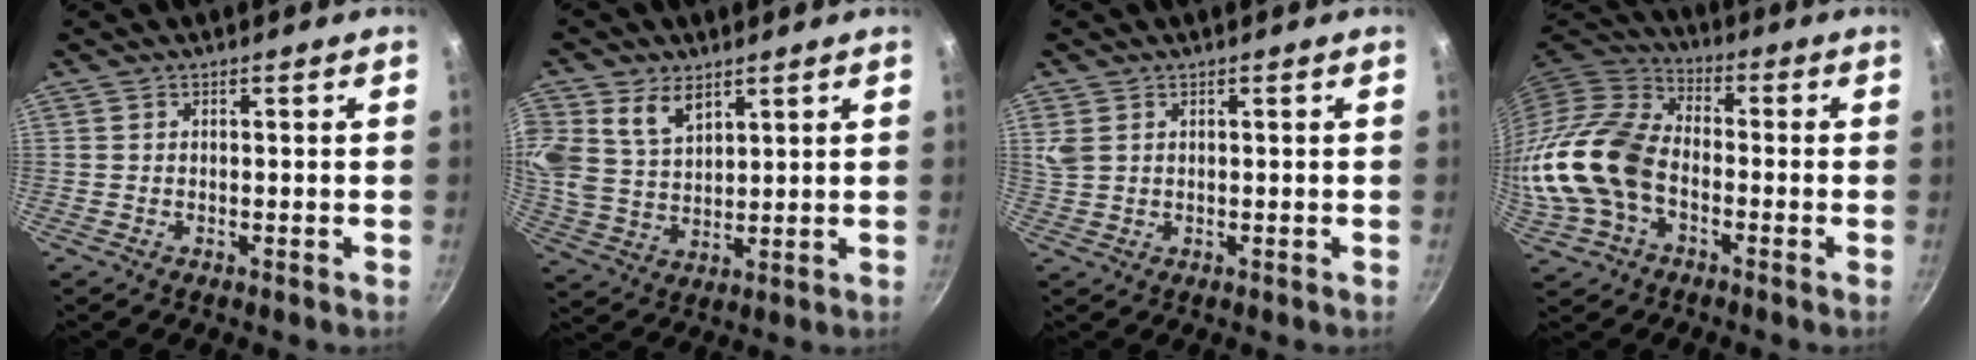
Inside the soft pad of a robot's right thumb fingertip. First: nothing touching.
{"total": 10.4, "force": [5.3, 6.8, 5.8], "torque": [-0.111, -0.021, 0.110]}
{"total": 2.6, "force": [1.1, 1.7, 1.5], "torque": [-0.029, 0.002, 0.027]}
{"total": 17.3, "force": [-3.8, 11.6, 12.2], "torque": [-0.241, 0.036, -0.085]}